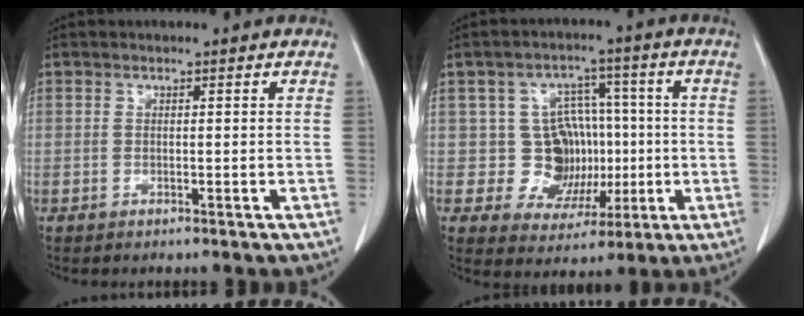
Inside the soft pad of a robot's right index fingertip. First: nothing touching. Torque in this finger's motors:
{"motor_torque": [0.09, -0.03, 0.07, 0.00]}